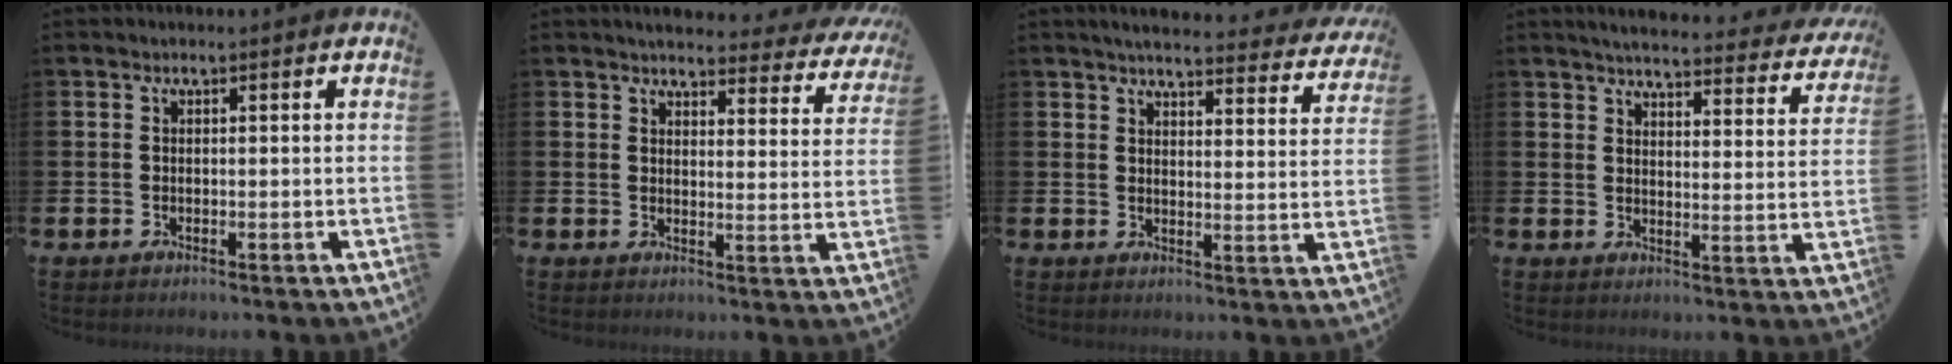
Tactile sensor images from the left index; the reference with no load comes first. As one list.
[{"total": 3.5, "force": [3.4, 0.6, 0.5], "torque": [-0.023, -0.026, 0.057]}, {"total": 4.1, "force": [3.9, 0.4, 1.2], "torque": [-0.028, -0.030, 0.063]}, {"total": 4.1, "force": [3.9, 0.3, 1.2], "torque": [-0.038, -0.033, 0.064]}]